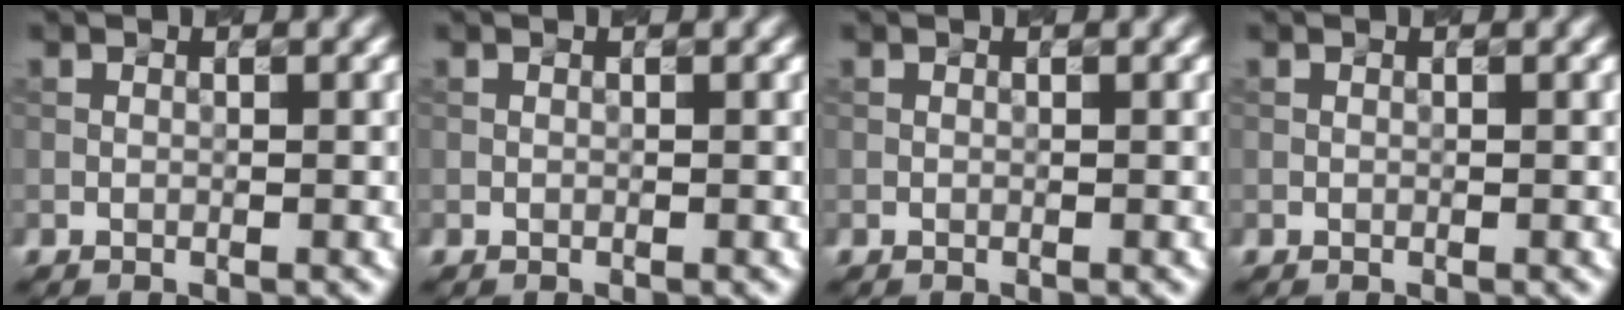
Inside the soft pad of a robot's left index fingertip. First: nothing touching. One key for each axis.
{"total": 0.0}
{"total": 0.0}
{"total": 0.0}